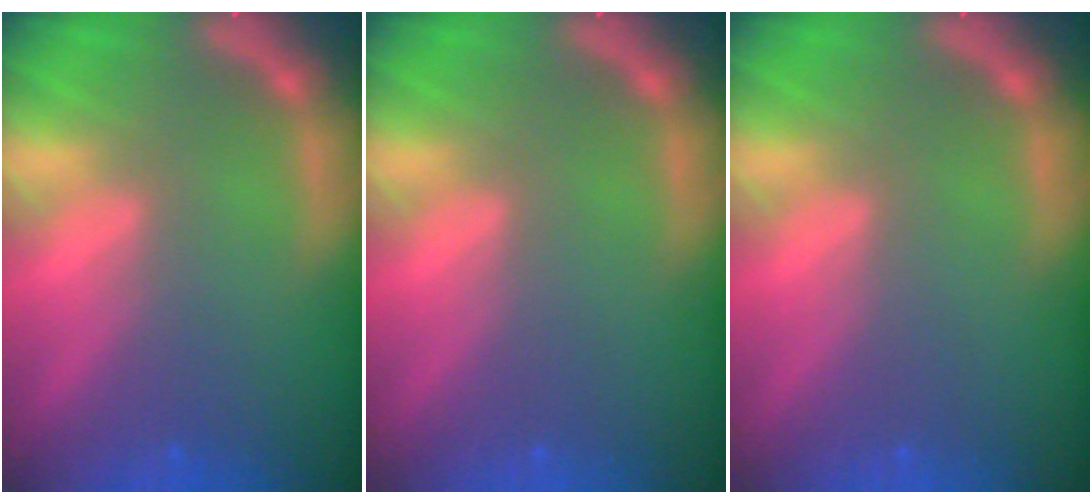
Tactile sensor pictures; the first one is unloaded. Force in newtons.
{"total": 0.0}
{"total": 0.0}